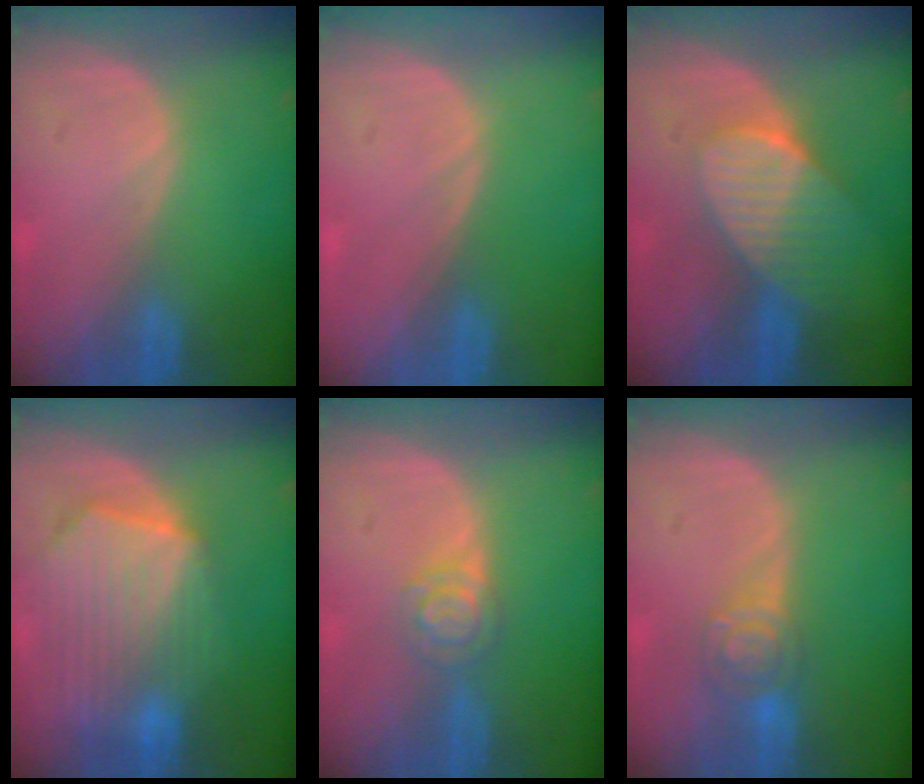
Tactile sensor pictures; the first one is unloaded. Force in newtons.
{"total": 0.0}
{"total": 7.5, "press": 6.7, "slide": 3.3}
{"total": 10.5, "press": 9.2, "slide": 5.1}
{"total": 3.9, "press": 3.7, "slide": 1.3}
{"total": 4.6, "press": 4.5, "slide": 0.9}